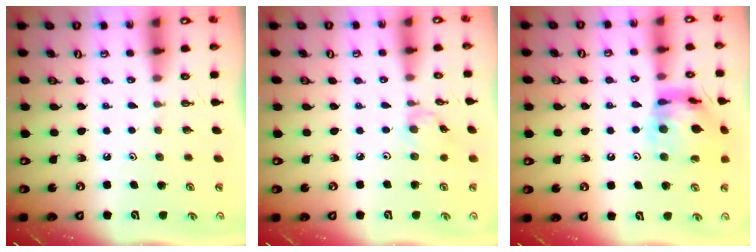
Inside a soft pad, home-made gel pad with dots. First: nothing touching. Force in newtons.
{"total": 0.9, "press": 0.9, "slide": 0.3}
{"total": 15.0, "press": 14.9, "slide": 1.4}